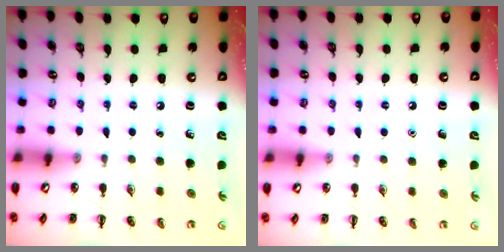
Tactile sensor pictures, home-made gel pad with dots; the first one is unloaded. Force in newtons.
{"total": 1.5, "press": 1.5, "slide": 0.1}